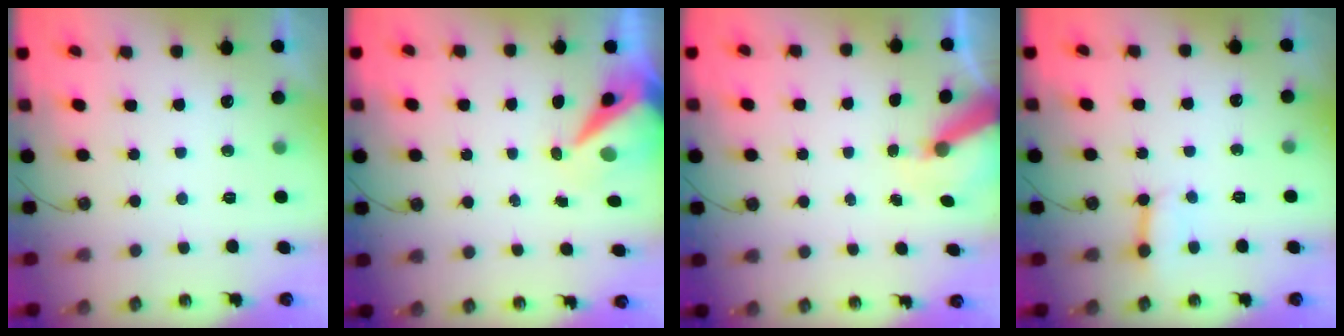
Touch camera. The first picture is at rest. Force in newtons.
{"total": 8.6, "press": 8.5, "slide": 1.0}
{"total": 8.3, "press": 8.3, "slide": 0.4}
{"total": 2.8, "press": 2.8, "slide": 0.3}